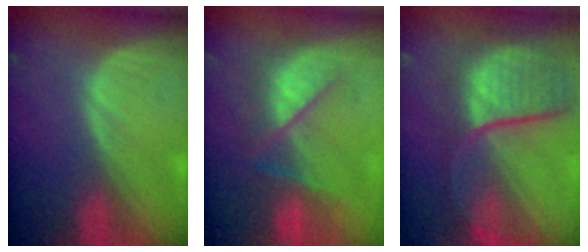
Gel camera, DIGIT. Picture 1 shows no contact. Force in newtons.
{"total": 7.5, "press": 7.2, "slide": 1.8}
{"total": 10.2, "press": 9.5, "slide": 3.9}